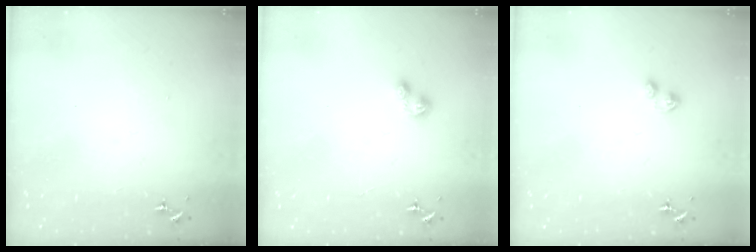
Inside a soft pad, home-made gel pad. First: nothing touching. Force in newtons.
{"total": 4.6, "press": 4.5, "slide": 0.6}
{"total": 3.1, "press": 3.1, "slide": 0.5}